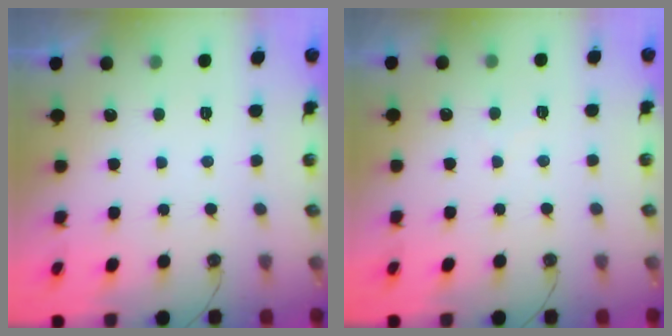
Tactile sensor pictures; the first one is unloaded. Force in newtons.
{"total": 2.7, "press": 2.7, "slide": 0.3}